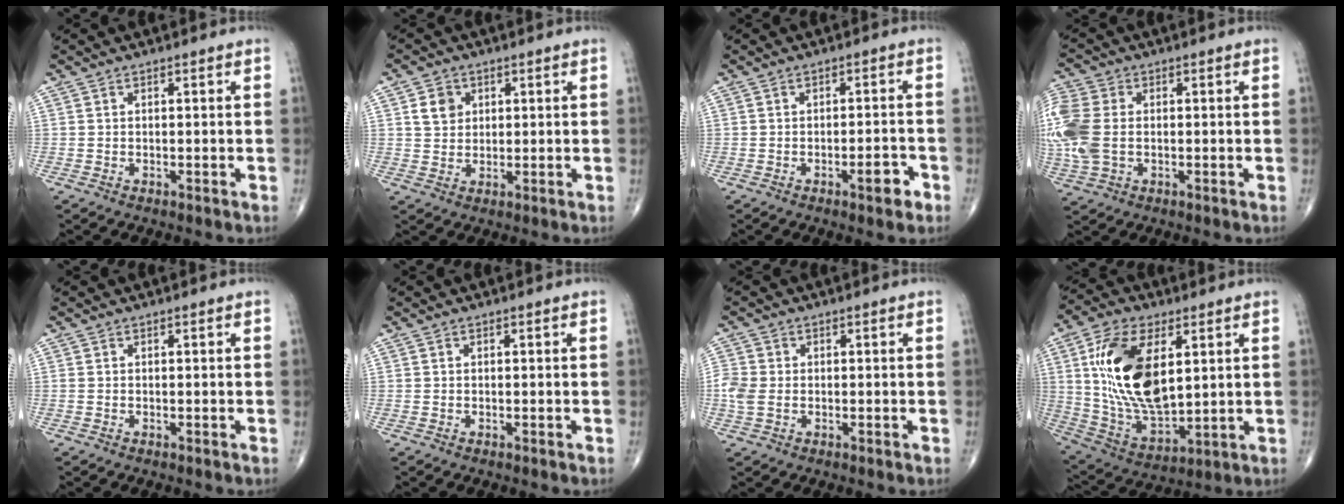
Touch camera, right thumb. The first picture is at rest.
{"total": 4.5, "force": [1.6, 3.7, 1.9], "torque": [-0.015, -0.007, 0.027]}
{"total": 4.0, "force": [-2.1, 1.3, 3.2], "torque": [-0.038, 0.010, -0.027]}
{"total": 12.1, "force": [-0.2, 8.2, 8.8], "torque": [-0.241, 0.007, -0.001]}
{"total": 0.0}
{"total": 0.0}
{"total": 2.2, "force": [-0.1, 1.6, 1.4], "torque": [-0.045, -0.004, -0.005]}
{"total": 20.5, "force": [4.8, 10.6, 16.9], "torque": [-0.312, -0.021, 0.096]}